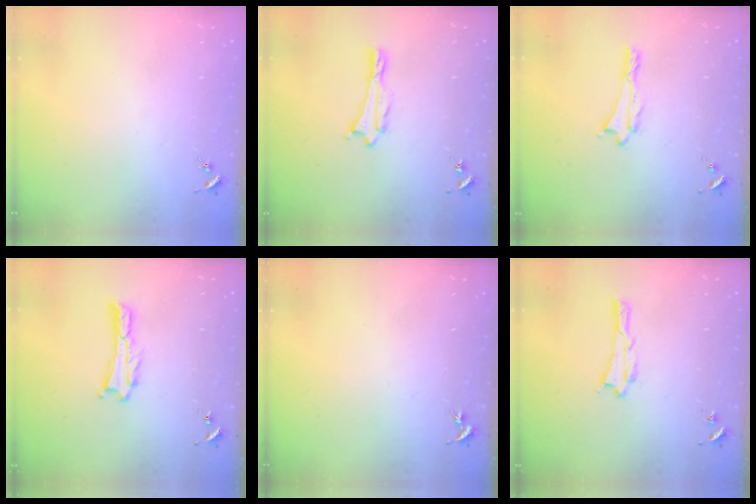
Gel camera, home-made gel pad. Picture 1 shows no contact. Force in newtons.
{"total": 0.7, "press": 0.7, "slide": 0.1}
{"total": 0.0}
{"total": 0.0}
{"total": 0.0}
{"total": 0.6, "press": 0.6, "slide": 0.1}